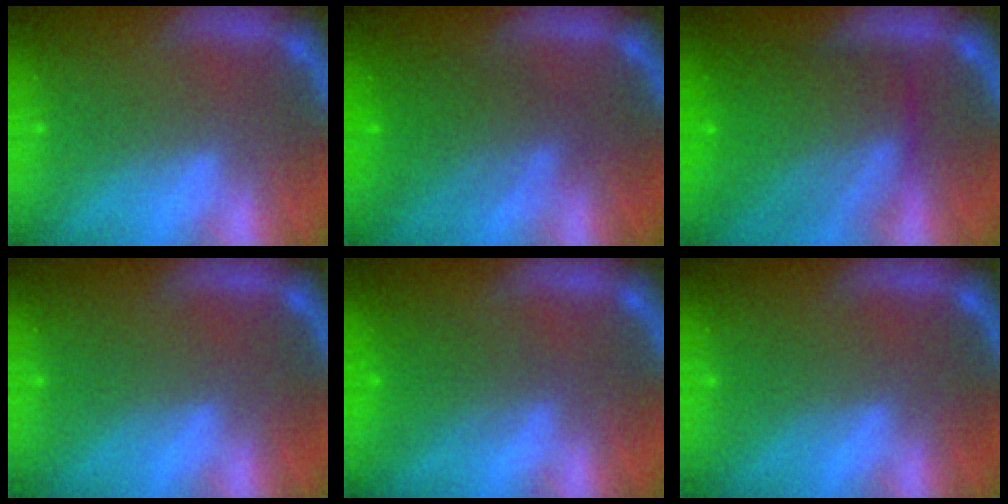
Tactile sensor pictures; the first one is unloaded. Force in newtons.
{"total": 5.1}
{"total": 9.0}
{"total": 0.0}
{"total": 2.5}
{"total": 0.0}